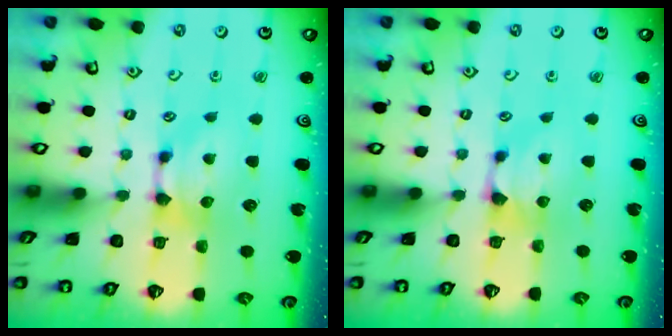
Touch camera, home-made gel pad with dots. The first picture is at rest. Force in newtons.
{"total": 0.0}